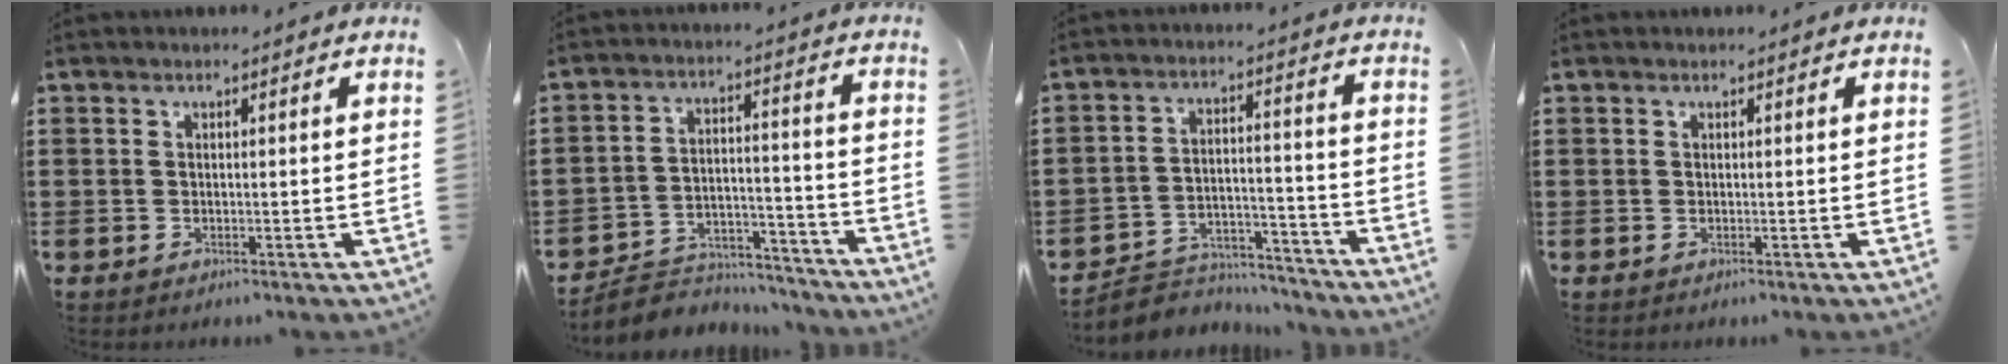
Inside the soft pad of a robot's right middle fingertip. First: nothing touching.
{"total": 5.9, "force": [-5.6, 1.9, 0.3], "torque": [-0.010, 0.016, -0.115]}
{"total": 5.0, "force": [-4.7, 1.7, 0.1], "torque": [-0.005, 0.016, -0.099]}
{"total": 0.0}